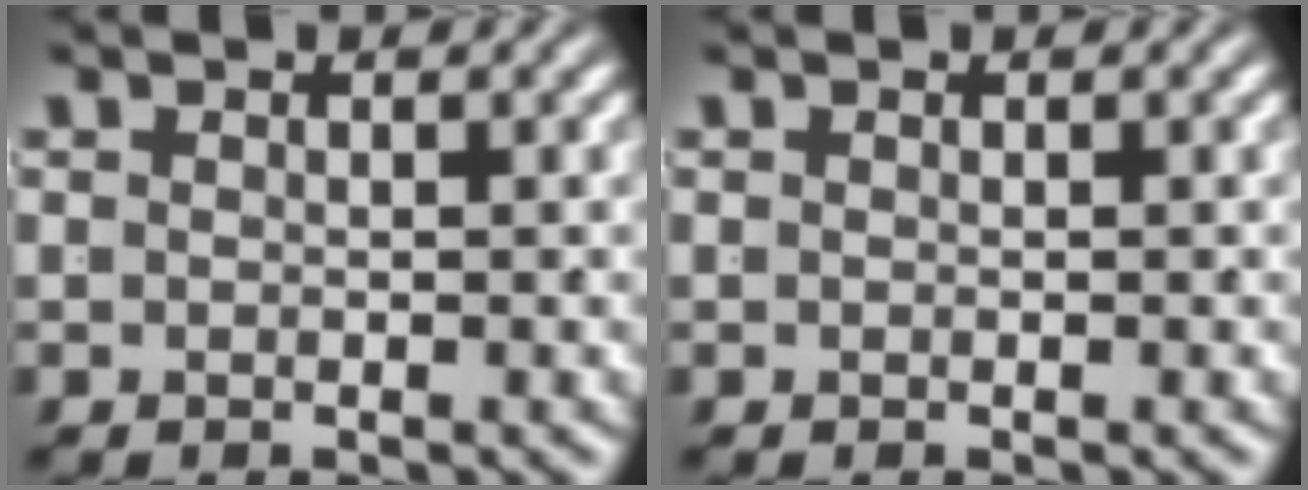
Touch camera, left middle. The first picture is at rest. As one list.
[{"total": 0.0}]